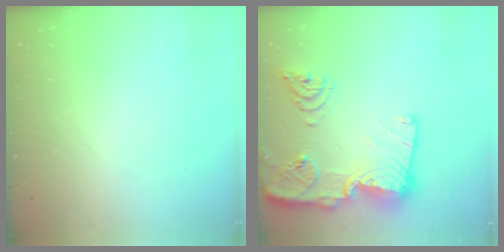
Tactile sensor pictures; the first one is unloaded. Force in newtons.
{"total": 24.5, "press": 23.7, "slide": 6.1}